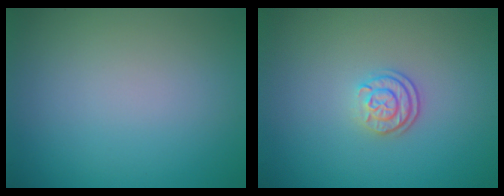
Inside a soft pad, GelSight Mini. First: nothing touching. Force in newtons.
{"total": 2.3, "press": 1.9, "slide": 1.4}